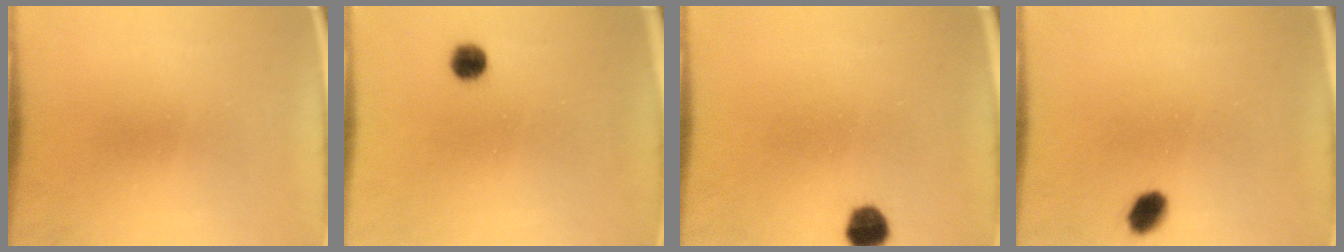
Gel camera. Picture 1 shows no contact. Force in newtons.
{"total": 3.5}
{"total": 4.5}
{"total": 3.8}